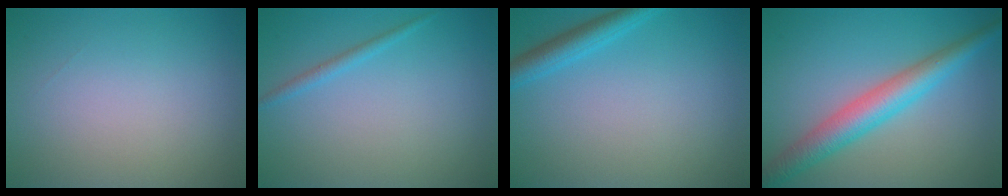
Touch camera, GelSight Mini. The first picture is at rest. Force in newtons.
{"total": 1.1, "press": 1.0, "slide": 0.1}
{"total": 2.7, "press": 2.7, "slide": 0.2}
{"total": 5.0, "press": 5.0, "slide": 0.1}